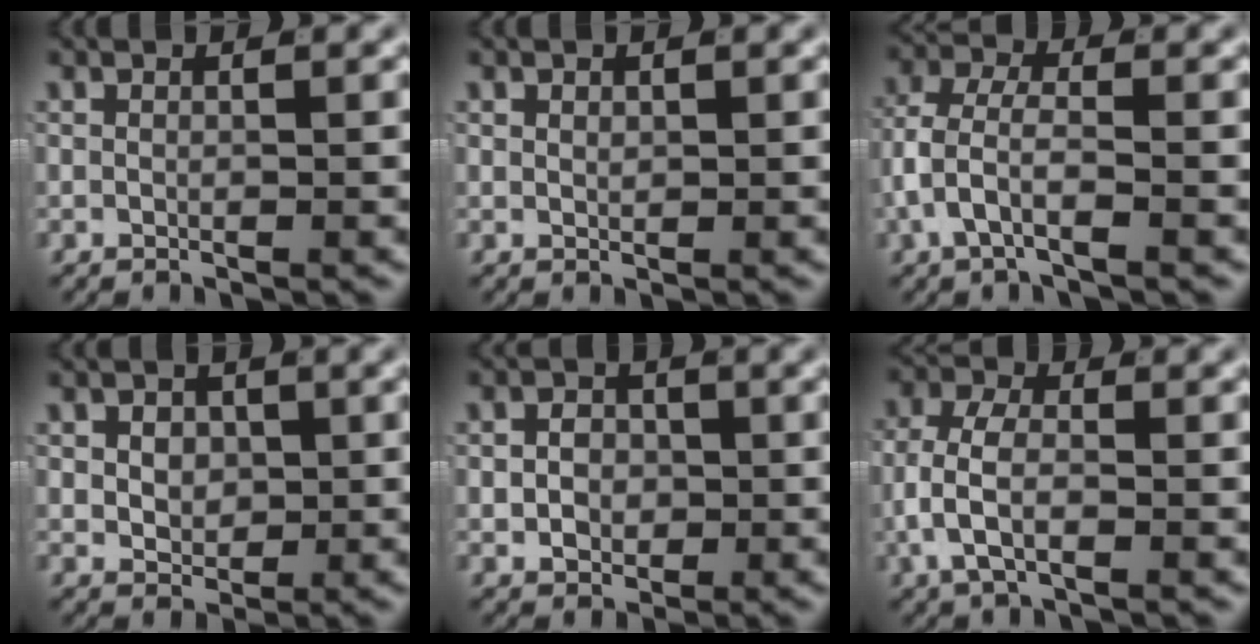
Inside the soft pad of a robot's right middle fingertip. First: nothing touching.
{"total": 0.6, "force": [0.4, 0.2, 0.4], "torque": [-0.008, -0.006, 0.014]}
{"total": 4.5, "force": [-1.6, 2.6, 3.3], "torque": [-0.077, -0.015, -0.023]}
{"total": 2.8, "force": [0.2, 2.2, 1.6], "torque": [-0.028, -0.018, 0.016]}
{"total": 2.9, "force": [-0.4, 2.4, 1.6], "torque": [-0.016, -0.006, -0.004]}
{"total": 4.9, "force": [-0.9, 3.1, 3.7], "torque": [-0.088, -0.009, -0.014]}